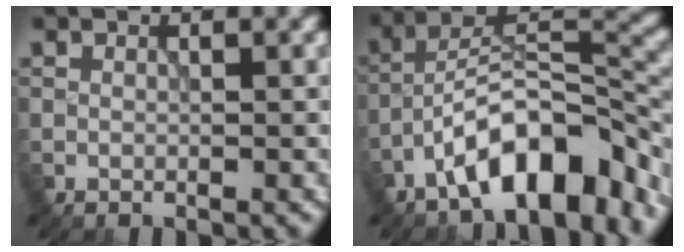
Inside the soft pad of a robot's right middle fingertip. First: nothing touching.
{"total": 10.1, "force": [-6.2, 3.8, 7.1], "torque": [-0.100, 0.018, -0.114]}